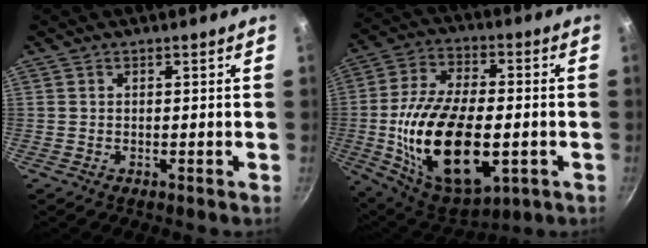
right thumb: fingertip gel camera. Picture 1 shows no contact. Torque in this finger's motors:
{"motor_torque": [0.04, 1.86, 2.16, -0.60, 0.69]}